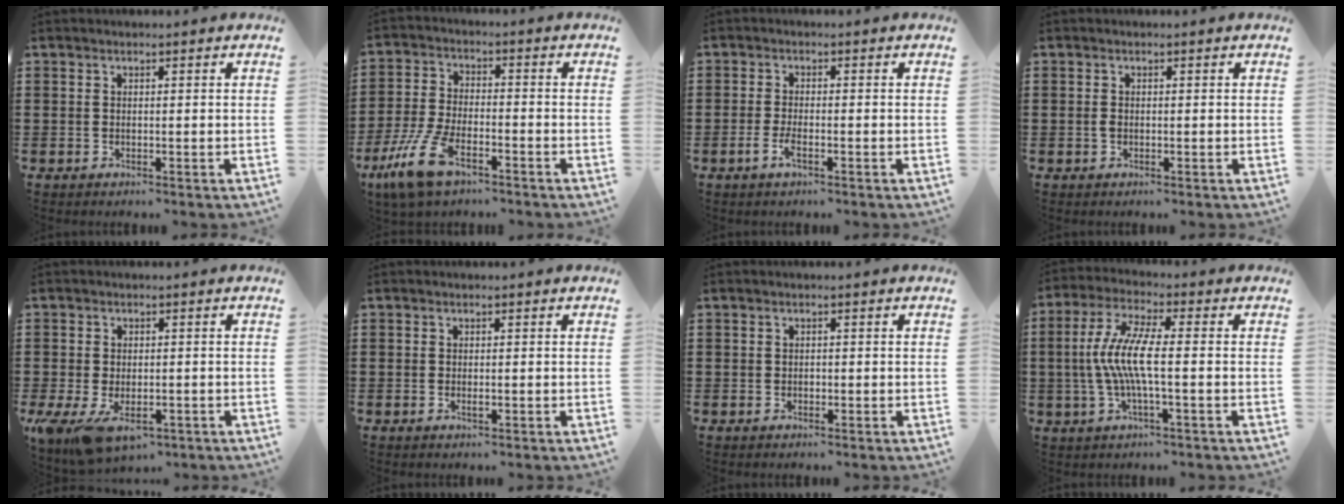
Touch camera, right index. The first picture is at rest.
{"total": 9.9, "force": [-6.1, 3.4, 7.1], "torque": [-0.171, -0.002, -0.118]}
{"total": 2.8, "force": [-1.3, 0.7, 2.4], "torque": [-0.056, -0.005, -0.028]}
{"total": 1.0, "force": [-0.3, 0.6, 0.7], "torque": [-0.016, 0.000, -0.006]}
{"total": 6.1, "force": [-3.6, 2.5, 4.3], "torque": [-0.092, -0.011, -0.065]}
{"total": 0.8, "force": [-0.2, 0.2, 0.7], "torque": [-0.014, -0.005, -0.002]}
{"total": 0.5, "force": [-0.2, 0.4, 0.3], "torque": [-0.008, 0.000, -0.005]}
{"total": 8.4, "force": [-1.1, 1.2, 8.3], "torque": [-0.188, -0.019, -0.032]}